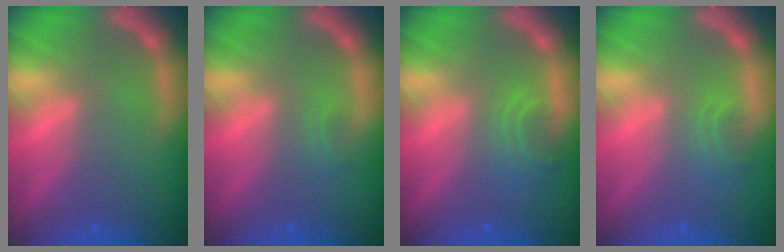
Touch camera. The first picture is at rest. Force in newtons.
{"total": 0.9}
{"total": 2.9}
{"total": 1.9}